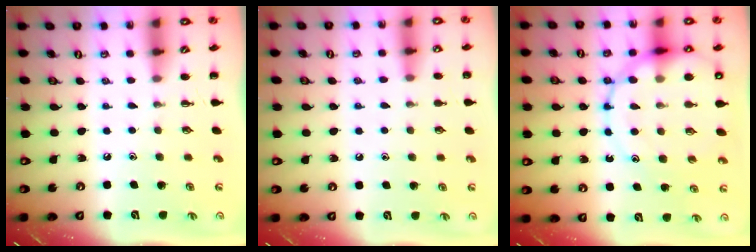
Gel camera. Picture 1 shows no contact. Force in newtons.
{"total": 8.1, "press": 7.8, "slide": 2.2}
{"total": 17.0, "press": 16.8, "slide": 2.4}